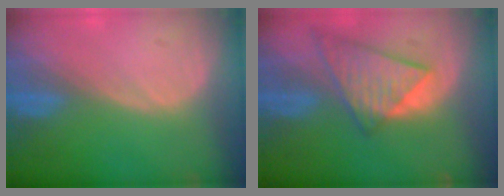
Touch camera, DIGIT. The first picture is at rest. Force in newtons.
{"total": 9.0, "press": 7.8, "slide": 4.4}